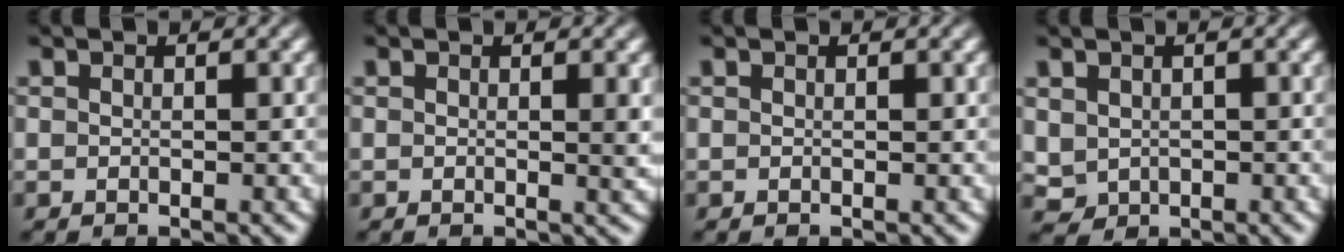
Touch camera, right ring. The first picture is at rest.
{"total": 1.1, "force": [0.2, 0.1, 1.1], "torque": [-0.015, -0.007, 0.003]}
{"total": 0.0}
{"total": 2.8, "force": [0.2, 2.6, 1.0], "torque": [-0.044, -0.024, 0.020]}